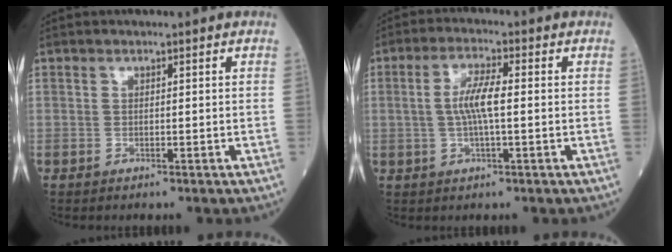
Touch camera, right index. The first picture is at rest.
{"total": 5.5, "force": [0.0, 0.8, 5.4], "torque": [-0.113, 0.006, -0.001]}